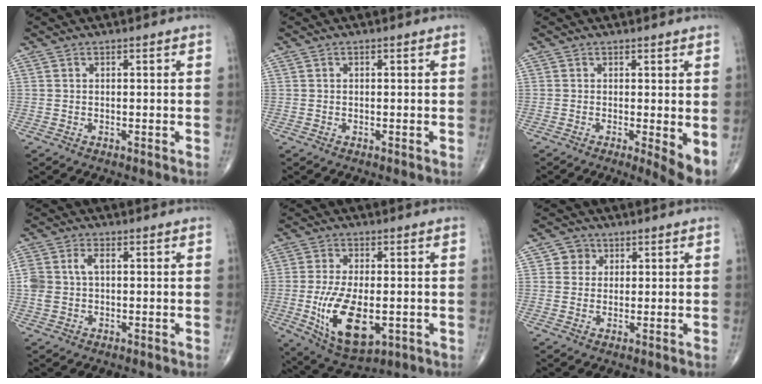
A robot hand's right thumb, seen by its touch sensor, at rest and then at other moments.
{"total": 0.0}
{"total": 4.6, "force": [-0.2, 1.0, 4.5], "torque": [-0.068, -0.014, -0.004]}
{"total": 5.3, "force": [0.6, 3.4, 4.0], "torque": [-0.100, 0.016, 0.014]}
{"total": 14.2, "force": [-3.0, 7.0, 11.9], "torque": [-0.215, -0.014, -0.034]}
{"total": 3.2, "force": [1.1, 2.9, 0.4], "torque": [0.014, -0.001, 0.012]}